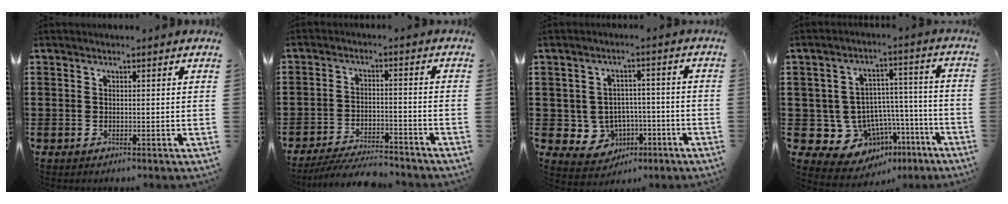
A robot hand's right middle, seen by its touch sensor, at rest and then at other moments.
{"total": 5.7, "force": [-5.4, 0.5, 1.8], "torque": [-0.032, -0.003, -0.105]}
{"total": 4.6, "force": [-1.2, 4.4, 1.0], "torque": [-0.029, 0.004, -0.020]}
{"total": 8.2, "force": [-4.3, 6.9, 1.2], "torque": [-0.035, 0.013, -0.069]}